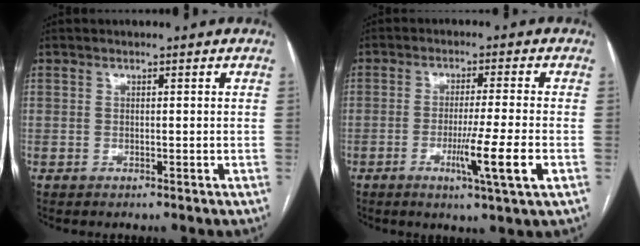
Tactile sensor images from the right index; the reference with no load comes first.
{"total": 8.2, "force": [-2.7, -1.1, 7.7], "torque": [-0.130, -0.022, -0.046]}